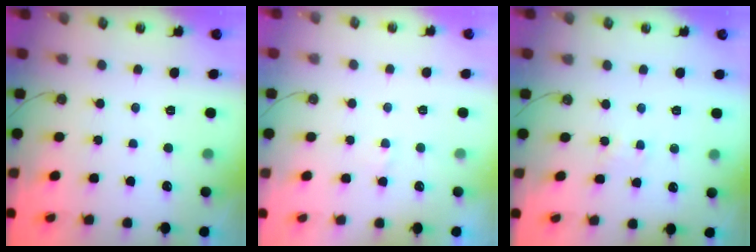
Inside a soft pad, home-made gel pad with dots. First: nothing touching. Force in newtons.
{"total": 1.4, "press": 1.3, "slide": 0.2}
{"total": 2.8, "press": 2.8, "slide": 0.3}